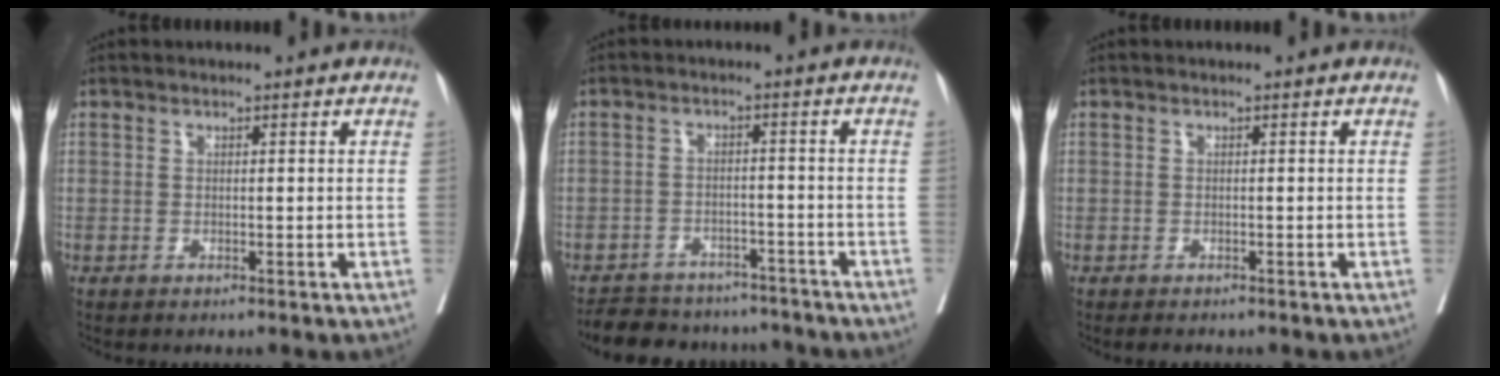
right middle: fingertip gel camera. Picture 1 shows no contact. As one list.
[{"total": 12.2, "force": [-10.9, 4.7, 2.6], "torque": [-0.041, 0.017, -0.142]}, {"total": 1.2, "force": [-1.0, 0.5, 0.4], "torque": [-0.008, -0.002, -0.013]}]